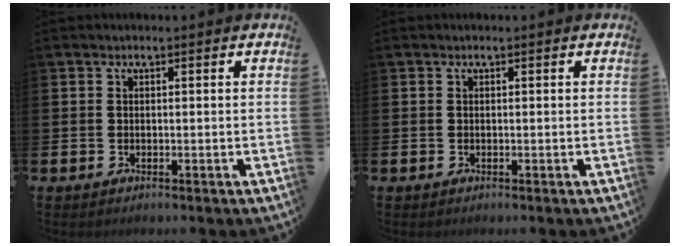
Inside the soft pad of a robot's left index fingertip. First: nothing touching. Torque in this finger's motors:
{"motor_torque": [-0.03, -0.04, 0.04, 0.01]}